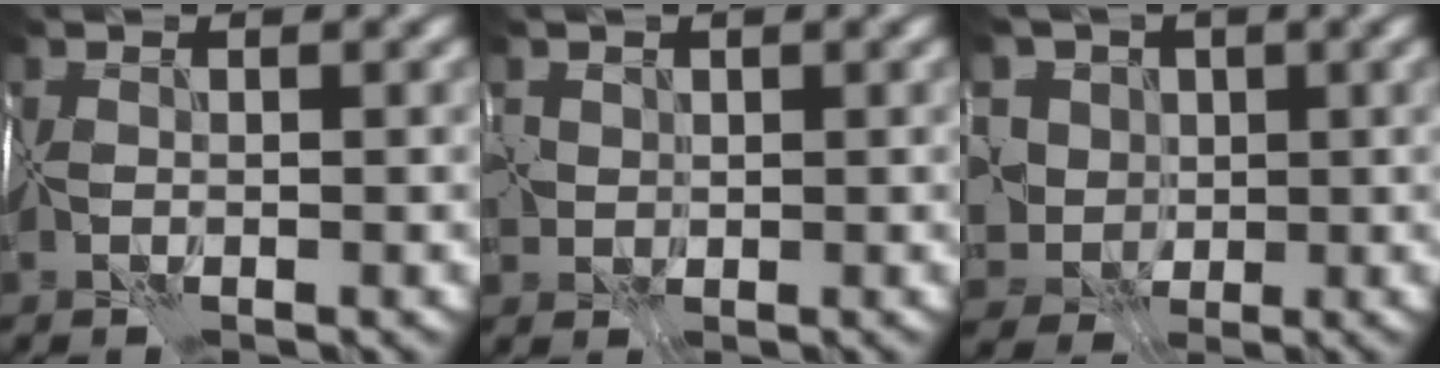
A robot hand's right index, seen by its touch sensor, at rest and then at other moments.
{"total": 1.2, "force": [0.4, 1.1, -0.2], "torque": [0.005, 0.002, 0.014]}
{"total": 7.1, "force": [2.0, 6.1, 3.1], "torque": [-0.060, 0.009, 0.019]}